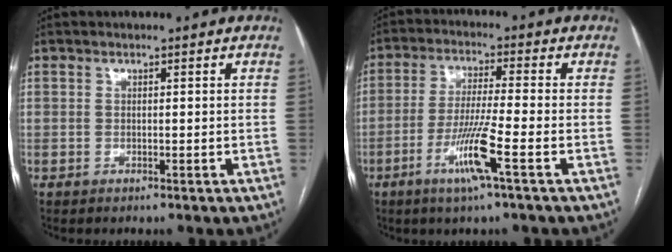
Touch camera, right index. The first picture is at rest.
{"total": 8.4, "force": [-3.6, -0.9, 7.5], "torque": [-0.148, -0.016, -0.073]}